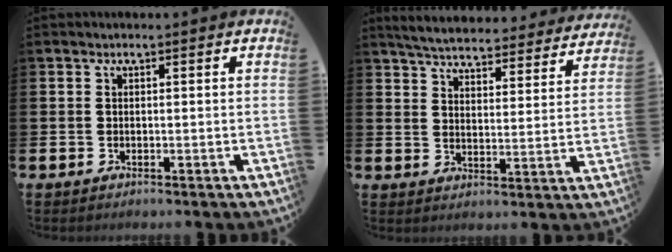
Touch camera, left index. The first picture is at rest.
{"total": 5.5, "force": [5.4, 0.7, 1.2], "torque": [-0.042, -0.042, 0.091]}